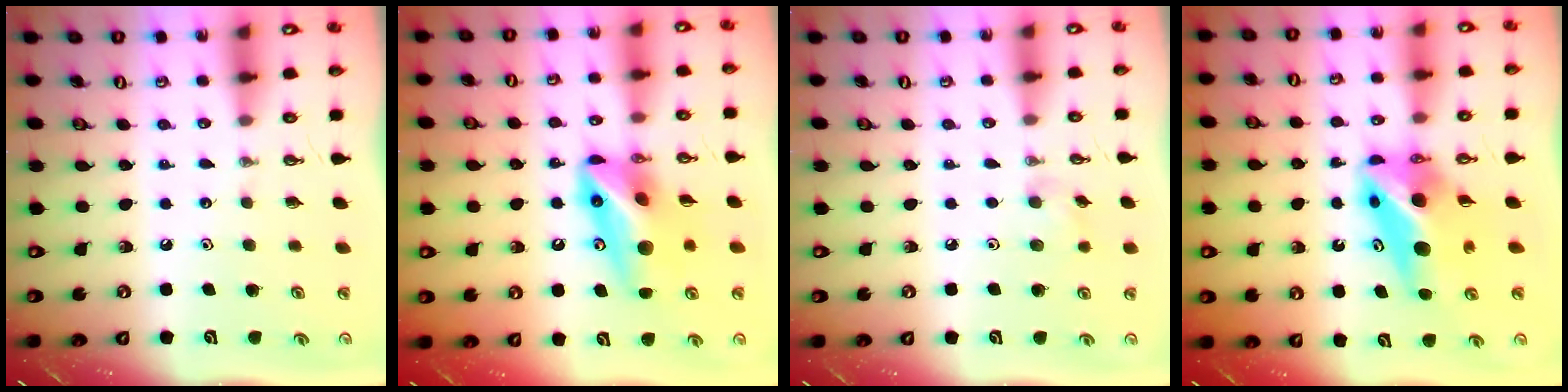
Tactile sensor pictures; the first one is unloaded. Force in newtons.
{"total": 12.2, "press": 12.0, "slide": 2.1}
{"total": 6.2, "press": 5.8, "slide": 2.1}
{"total": 10.2, "press": 10.2, "slide": 0.8}